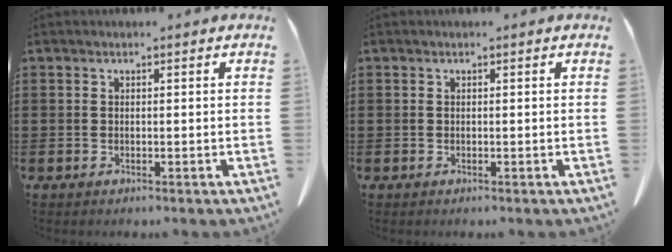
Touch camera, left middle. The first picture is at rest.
{"total": 0.0}